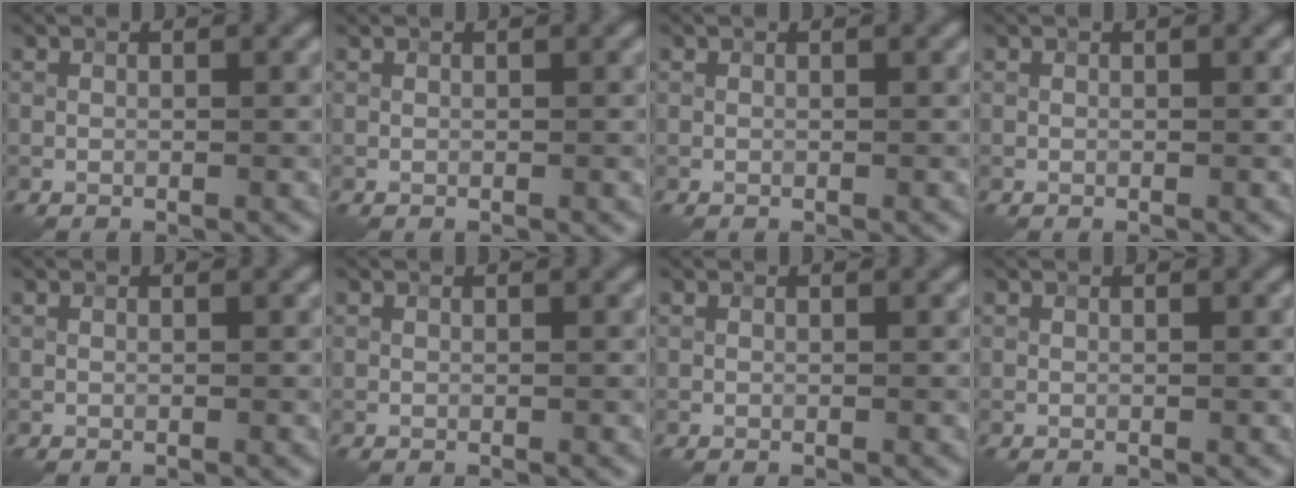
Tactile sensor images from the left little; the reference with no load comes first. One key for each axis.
{"total": 0.0}
{"total": 0.0}
{"total": 0.0}
{"total": 0.0}
{"total": 0.0}
{"total": 0.0}
{"total": 0.0}